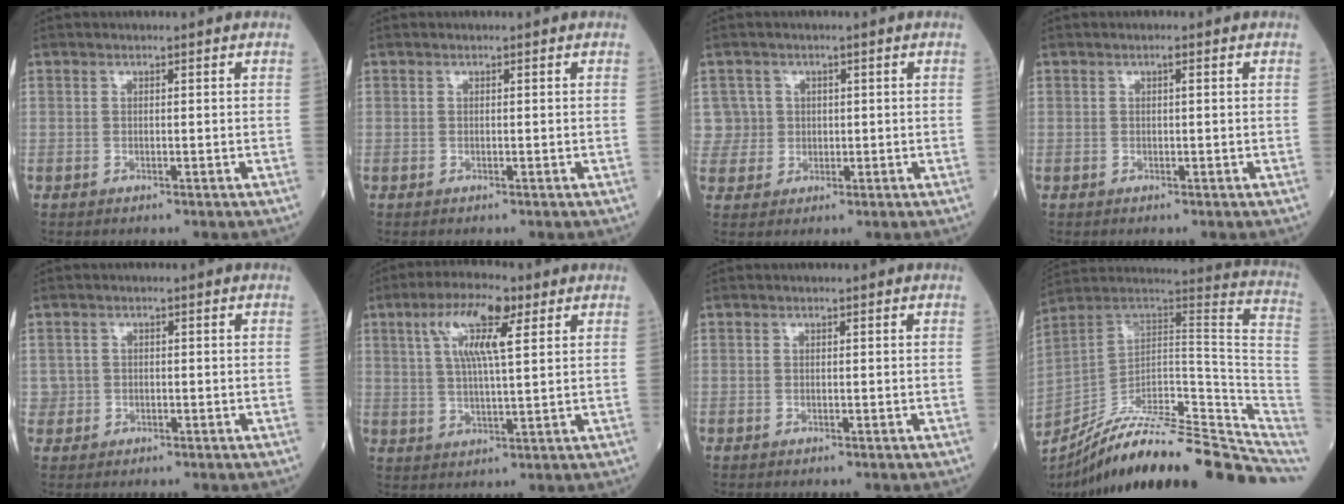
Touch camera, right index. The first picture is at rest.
{"total": 0.0}
{"total": 4.1, "force": [1.1, 3.9, -0.4], "torque": [0.026, 0.011, 0.021]}
{"total": 0.6, "force": [0.2, 0.1, 0.5], "torque": [-0.011, 0.001, 0.002]}
{"total": 1.6, "force": [-0.1, 1.6, 0.2], "torque": [0.001, 0.006, -0.001]}
{"total": 9.3, "force": [4.0, 1.7, 8.2], "torque": [-0.156, 0.014, 0.071]}
{"total": 0.0}
{"total": 26.6, "force": [-23.1, 3.3, 12.8], "torque": [-0.111, 0.023, -0.340]}